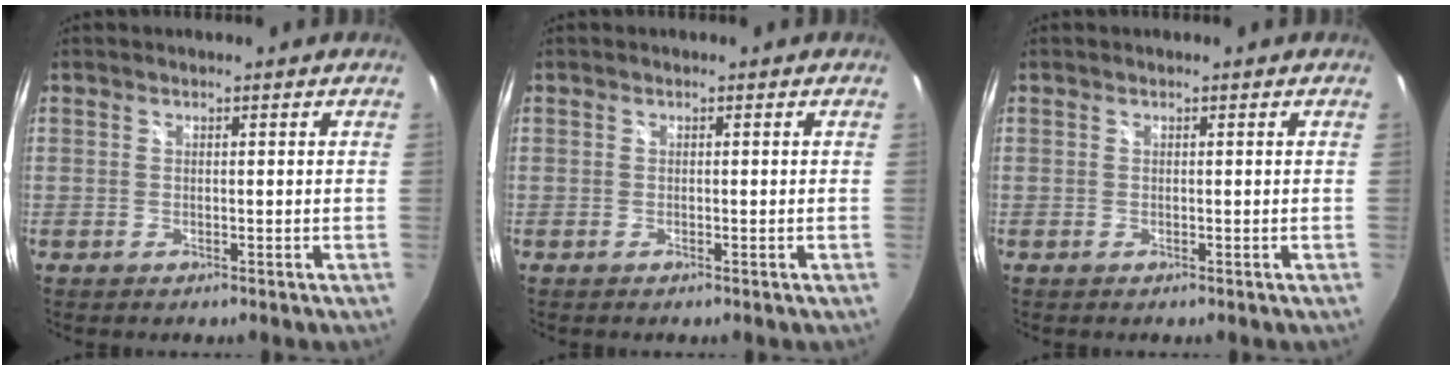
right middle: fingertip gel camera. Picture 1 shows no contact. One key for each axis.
{"total": 0.0}
{"total": 0.0}